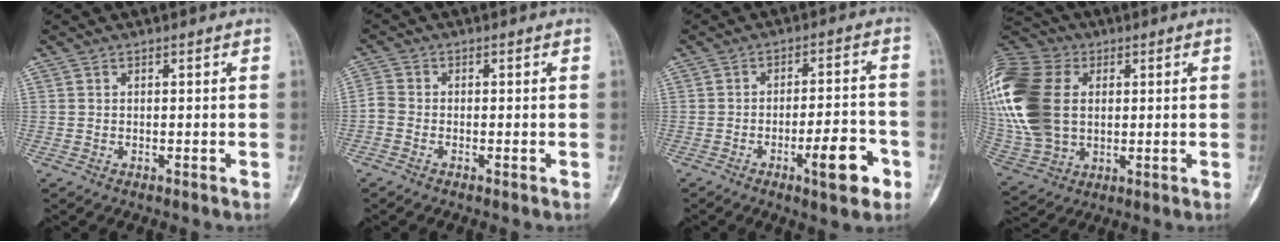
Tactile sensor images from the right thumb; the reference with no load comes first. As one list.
[{"total": 2.2, "force": [-1.1, 1.6, 1.2], "torque": [-0.024, 0.005, -0.033]}, {"total": 9.4, "force": [-4.3, 2.6, 7.9], "torque": [-0.104, 0.025, -0.061]}, {"total": 24.7, "force": [4.0, 17.4, 17.1], "torque": [-0.396, 0.014, 0.082]}]